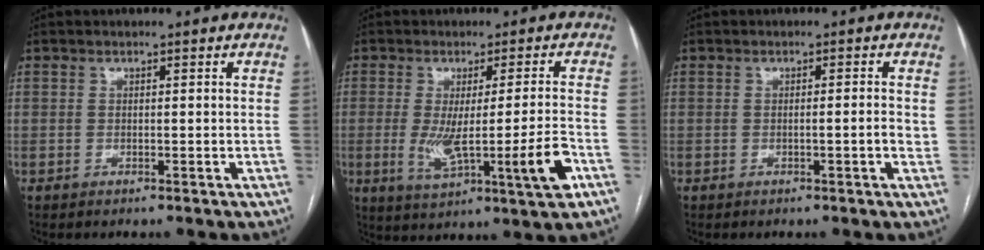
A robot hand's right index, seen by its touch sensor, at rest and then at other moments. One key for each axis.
{"total": 10.9, "fx": -2.7, "fy": -0.1, "fz": 10.6, "tx": -0.179, "ty": -0.015, "tz": -0.038}
{"total": 1.9, "fx": -0.3, "fy": 0.0, "fz": 1.9, "tx": -0.027, "ty": 0.001, "tz": -0.005}